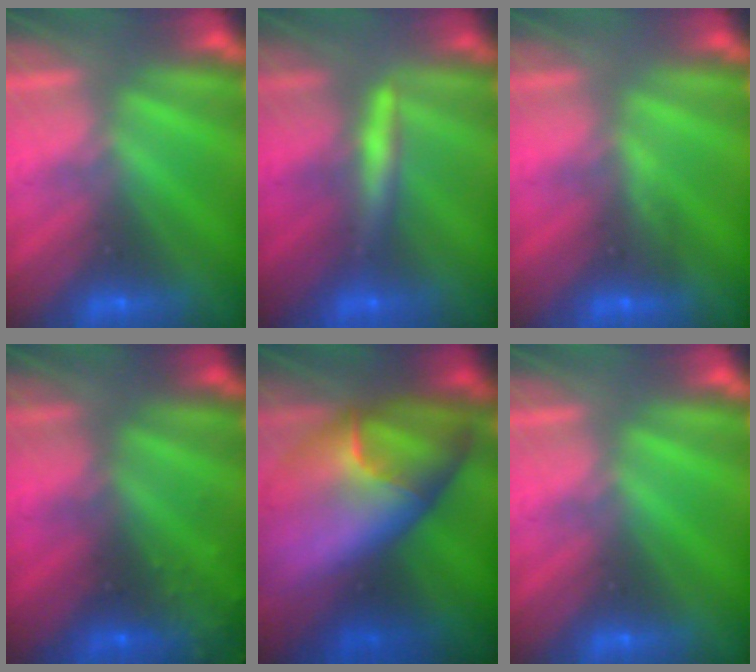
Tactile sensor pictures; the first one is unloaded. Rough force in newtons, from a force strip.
{"total": 2.4}
{"total": 3.2}
{"total": 9.4}
{"total": 9.6}
{"total": 0.0}